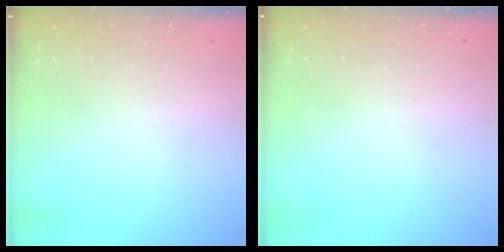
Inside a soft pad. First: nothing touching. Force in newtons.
{"total": 0.0}